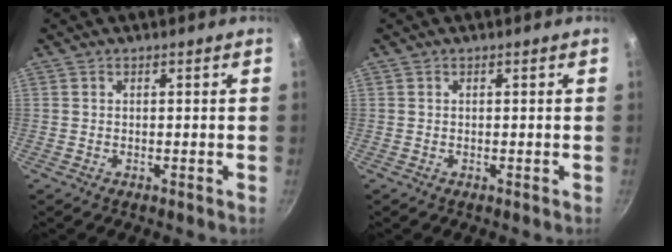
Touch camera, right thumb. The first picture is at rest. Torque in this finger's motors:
{"motor_torque": [-0.09, 0.09, 0.00, 0.00, 0.00]}